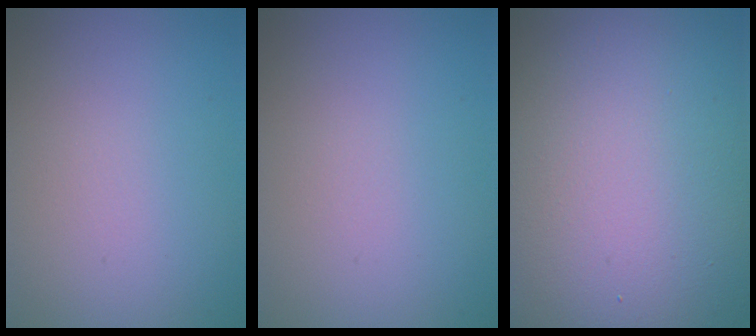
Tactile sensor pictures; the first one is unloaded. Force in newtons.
{"total": 0.0}
{"total": 20.1, "press": 20.1, "slide": 1.2}